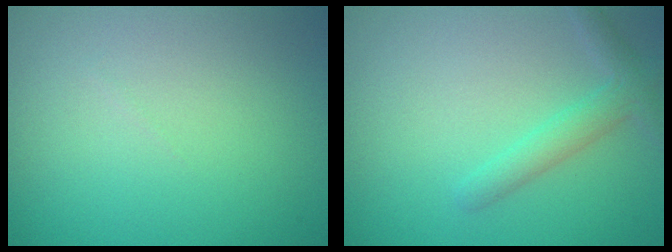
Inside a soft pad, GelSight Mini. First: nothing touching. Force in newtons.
{"total": 2.5, "press": 2.5, "slide": 0.2}